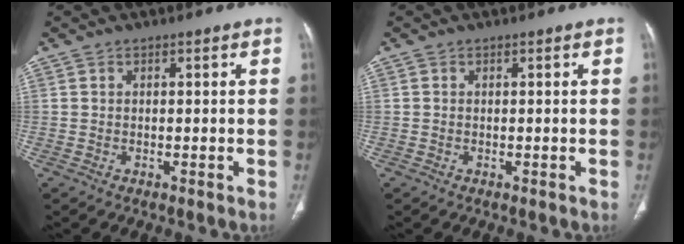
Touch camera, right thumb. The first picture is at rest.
{"total": 0.0}